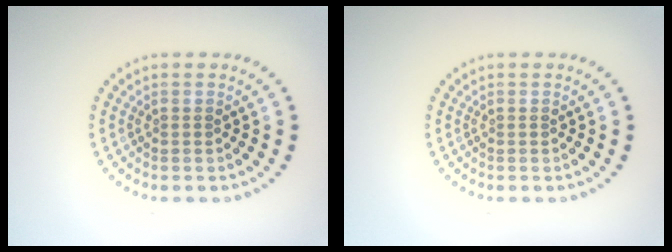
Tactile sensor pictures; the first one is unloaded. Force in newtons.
{"total": 0.0}